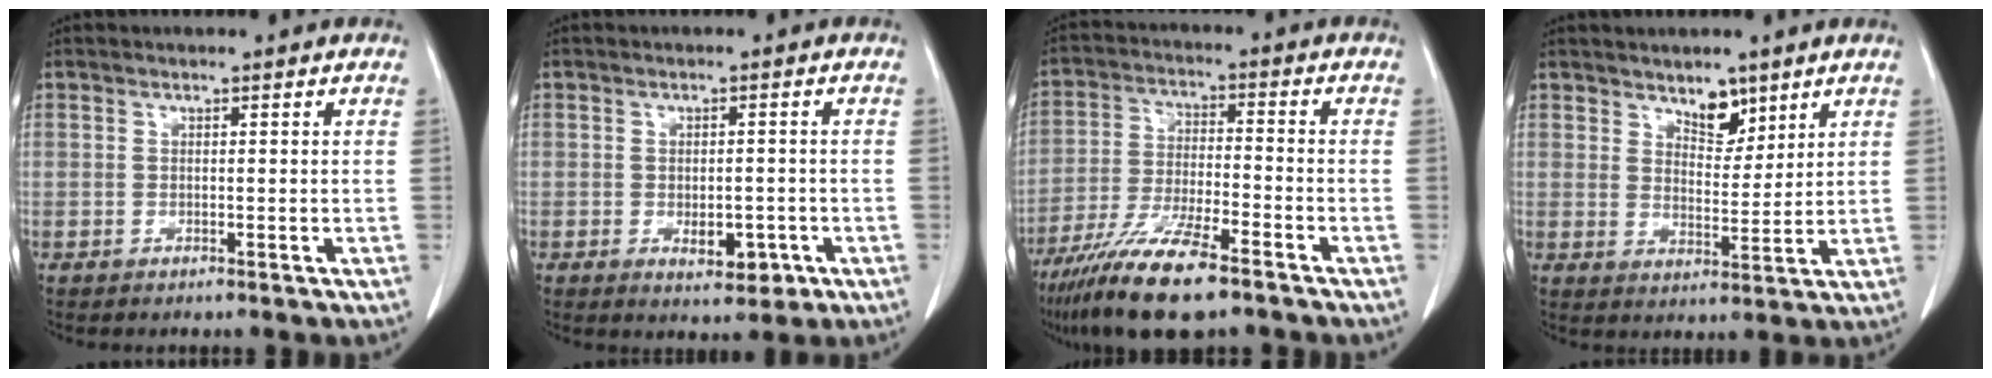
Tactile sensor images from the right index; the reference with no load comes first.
{"total": 4.6, "force": [-1.7, 2.3, 3.7], "torque": [-0.047, -0.002, -0.013]}
{"total": 13.6, "force": [-9.5, 2.0, 9.5], "torque": [-0.188, -0.034, -0.170]}
{"total": 4.8, "force": [3.5, 2.3, 2.3], "torque": [-0.030, -0.006, 0.061]}